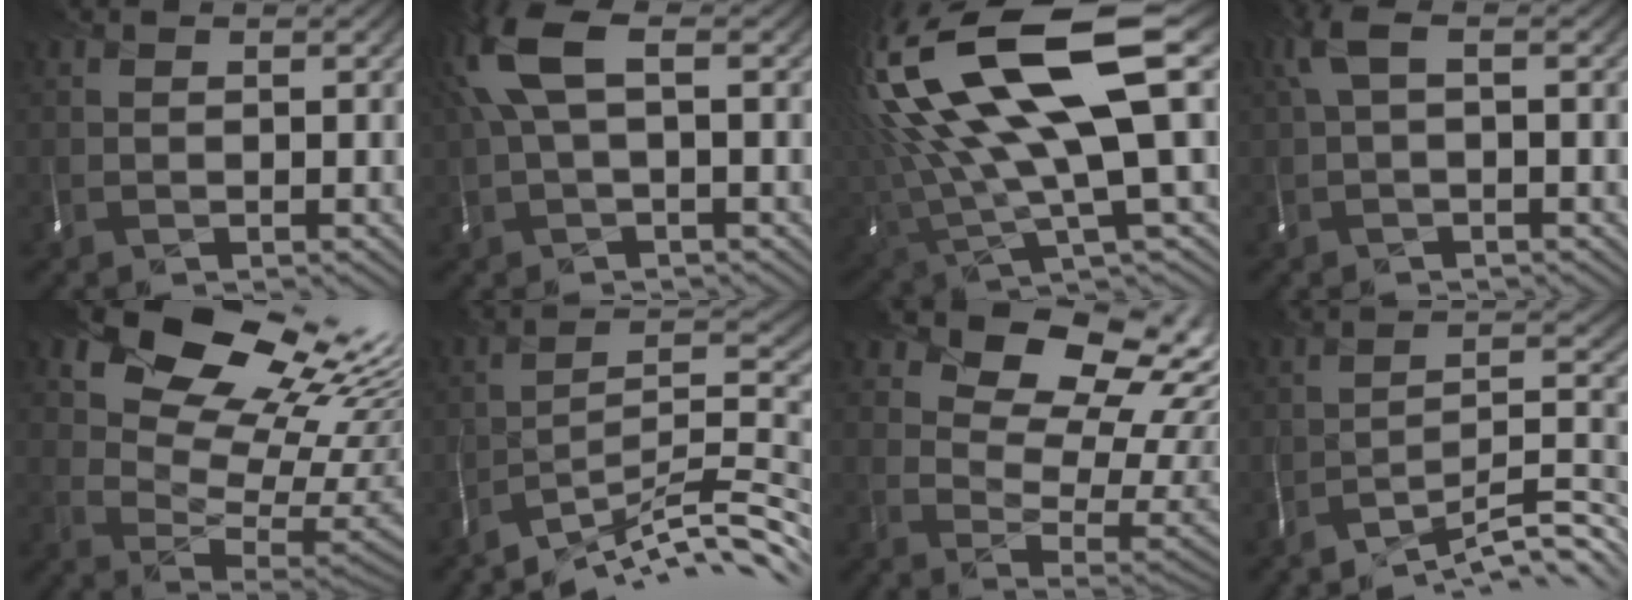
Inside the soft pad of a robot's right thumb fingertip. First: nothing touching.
{"total": 6.1, "force": [1.6, 2.2, 5.4], "torque": [-0.139, 0.013, 0.026]}
{"total": 17.9, "force": [4.7, 5.6, 16.4], "torque": [-0.331, -0.012, 0.094]}
{"total": 2.2, "force": [0.3, 0.4, 2.1], "torque": [-0.055, 0.004, 0.003]}
{"total": 14.8, "force": [6.8, 8.7, 9.9], "torque": [-0.136, 0.023, 0.113]}
{"total": 10.9, "force": [-8.5, 1.1, 6.8], "torque": [-0.090, 0.012, -0.153]}
{"total": 13.0, "force": [7.4, 7.4, 7.7], "torque": [-0.123, 0.013, 0.108]}
{"total": 9.4, "force": [-8.0, 0.4, 5.0], "torque": [-0.061, 0.008, -0.141]}